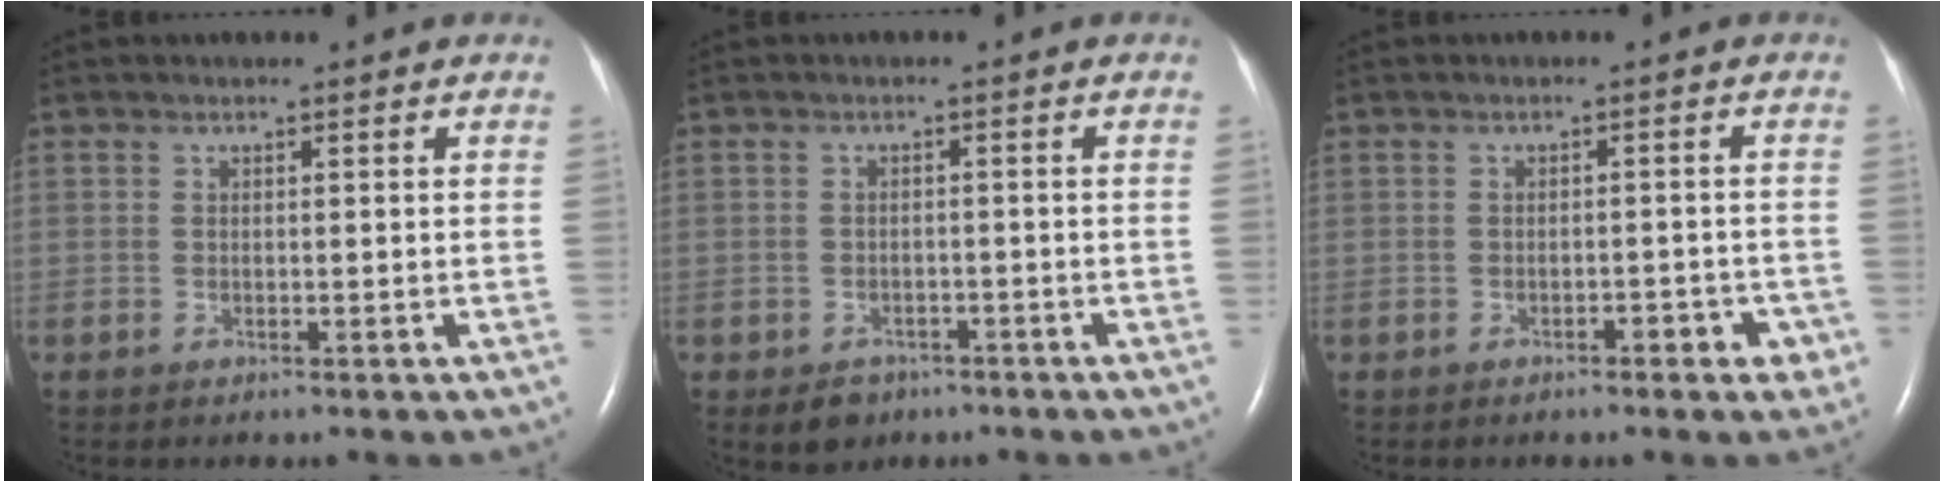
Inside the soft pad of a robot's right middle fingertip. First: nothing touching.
{"total": 3.3, "force": [-2.1, 2.4, 0.8], "torque": [-0.014, 0.005, -0.024]}
{"total": 3.0, "force": [-1.7, 1.4, 2.0], "torque": [-0.018, 0.008, -0.020]}